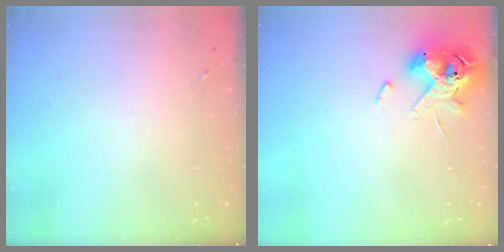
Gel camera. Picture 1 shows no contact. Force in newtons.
{"total": 11.6, "press": 11.4, "slide": 2.0}